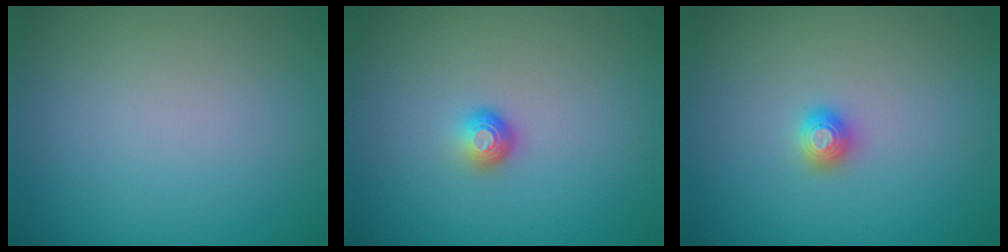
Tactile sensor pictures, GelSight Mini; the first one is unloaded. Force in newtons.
{"total": 1.4, "press": 1.0, "slide": 1.0}
{"total": 1.2, "press": 1.2, "slide": 0.1}